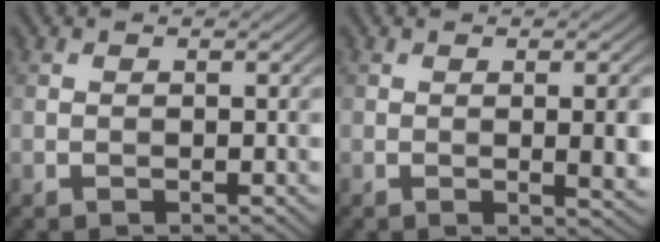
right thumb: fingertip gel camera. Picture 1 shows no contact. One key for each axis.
{"total": 4.0, "fx": 0.0, "fy": 0.9, "fz": 3.9, "tx": -0.060, "ty": 0.000, "tz": 0.004}